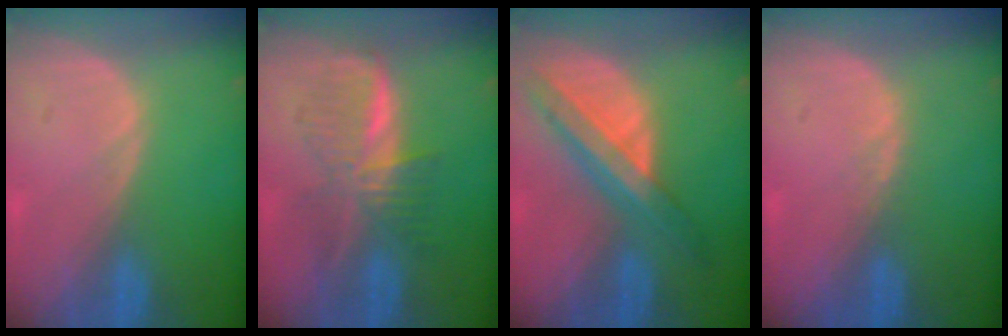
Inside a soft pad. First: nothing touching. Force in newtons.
{"total": 6.3, "press": 6.3, "slide": 0.1}
{"total": 8.3, "press": 7.1, "slide": 4.4}
{"total": 0.8, "press": 0.8, "slide": 0.3}